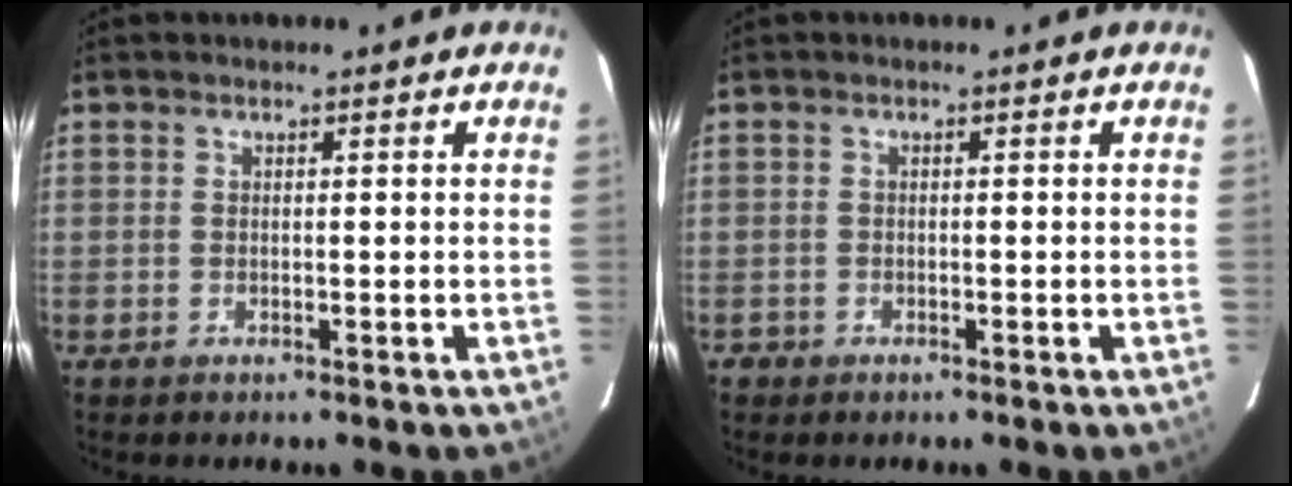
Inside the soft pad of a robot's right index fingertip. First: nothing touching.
{"total": 1.5, "force": [-1.0, 1.1, 0.0], "torque": [-0.002, 0.004, -0.016]}